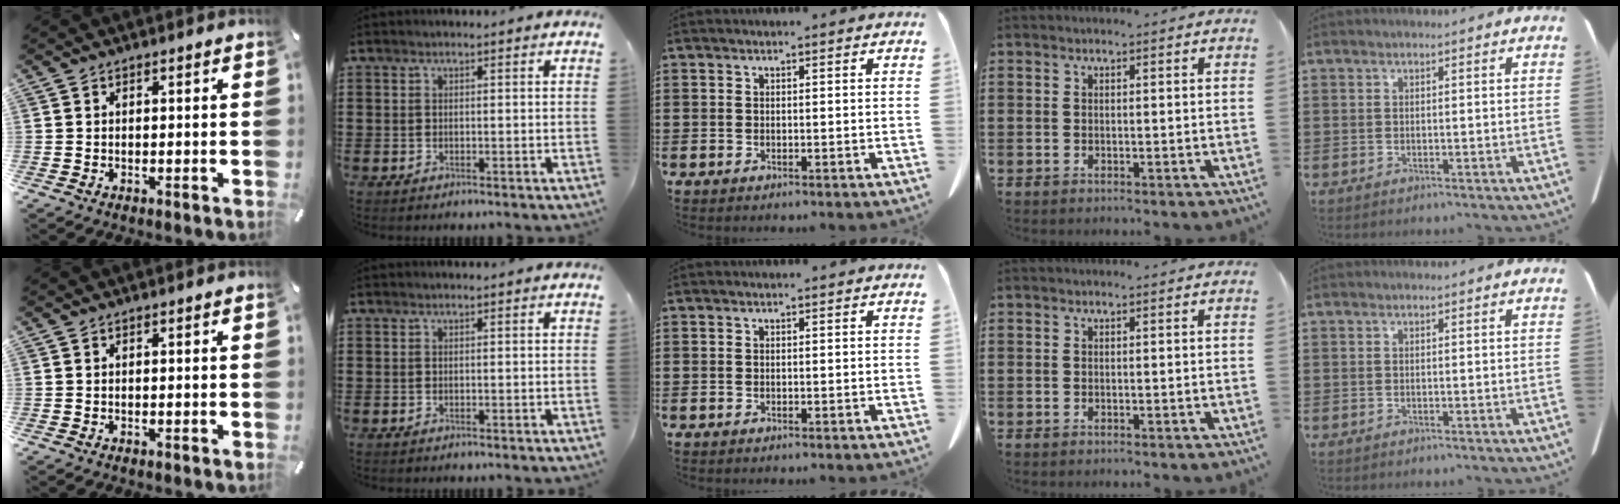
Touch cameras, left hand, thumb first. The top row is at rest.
{}